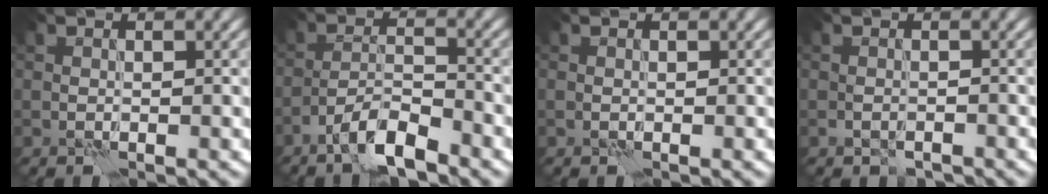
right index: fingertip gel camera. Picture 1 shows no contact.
{"total": 3.9, "force": [-3.0, 0.6, 2.5], "torque": [-0.044, 0.006, -0.064]}
{"total": 0.0}
{"total": 1.3, "force": [-1.1, 0.6, 0.2], "torque": [-0.005, -0.002, -0.019]}